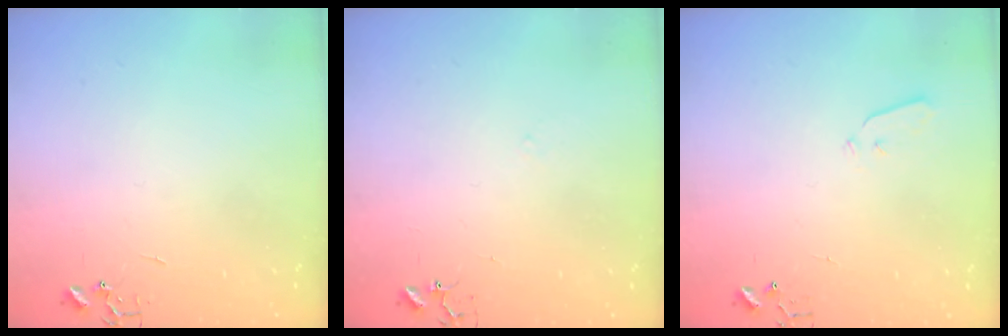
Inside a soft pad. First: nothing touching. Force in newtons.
{"total": 5.7, "press": 5.6, "slide": 0.7}
{"total": 3.6, "press": 3.6, "slide": 0.6}